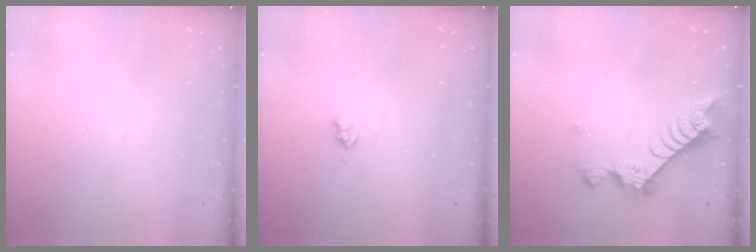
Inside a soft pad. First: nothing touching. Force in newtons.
{"total": 2.2, "press": 2.1, "slide": 0.4}
{"total": 7.3, "press": 7.3, "slide": 0.9}